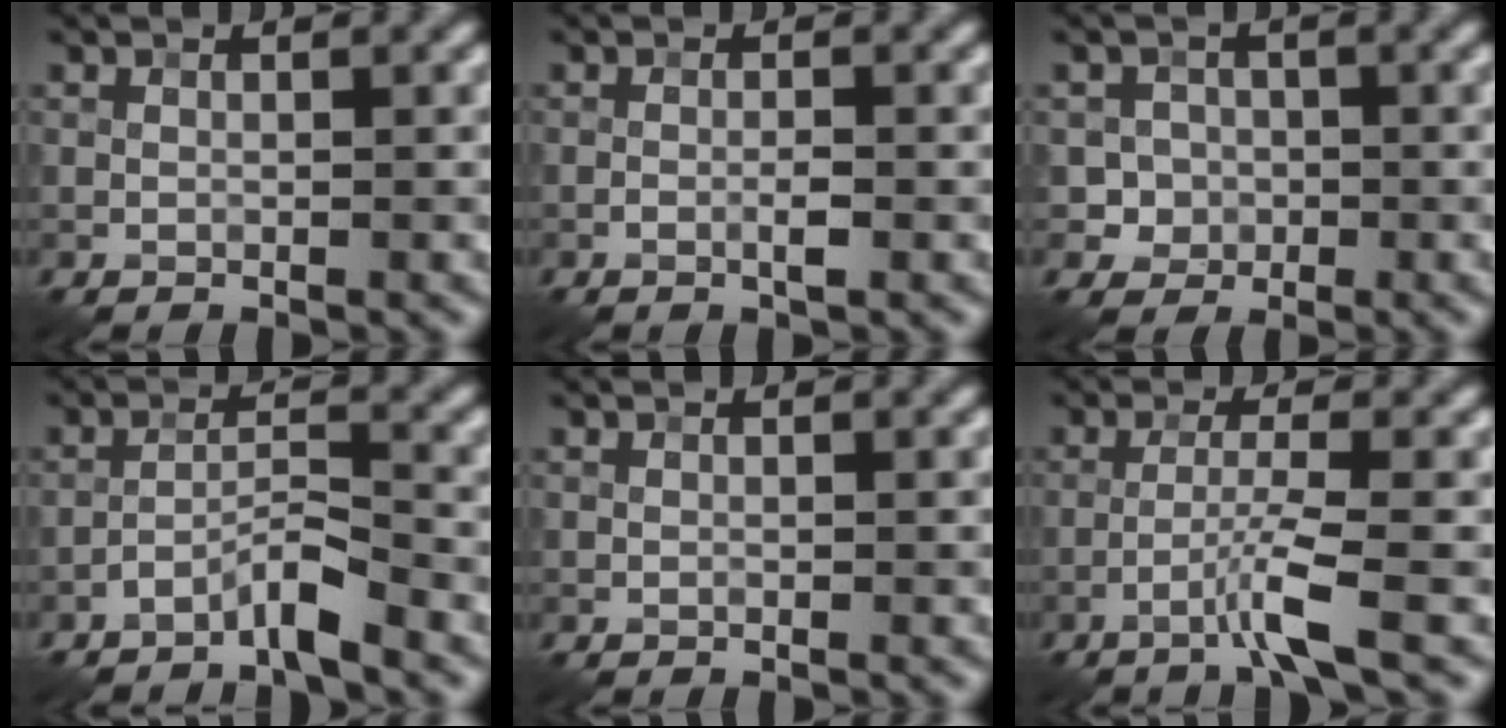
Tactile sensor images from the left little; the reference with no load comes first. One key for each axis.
{"total": 1.3, "fx": -0.5, "fy": 0.2, "fz": 1.2, "tx": -0.022, "ty": 0.002, "tz": -0.011}
{"total": 2.6, "fx": -0.6, "fy": 2.5, "fz": 0.3, "tx": 0.016, "ty": 0.006, "tz": -0.016}
{"total": 2.9, "fx": -2.3, "fy": 0.2, "fz": 1.7, "tx": -0.030, "ty": 0.012, "tz": -0.049}
{"total": 0.0}
{"total": 3.1, "fx": -1.6, "fy": -0.3, "fz": 2.6, "tx": -0.051, "ty": 0.010, "tz": -0.045}